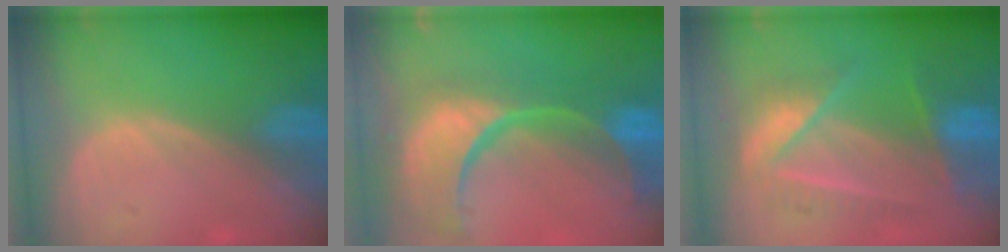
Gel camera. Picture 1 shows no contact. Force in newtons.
{"total": 14.8, "press": 11.7, "slide": 9.0}
{"total": 7.8, "press": 7.6, "slide": 1.8}